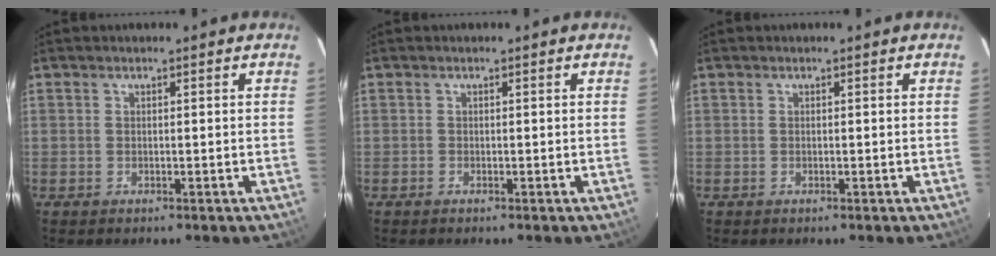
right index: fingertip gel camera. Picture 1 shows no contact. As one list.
[{"total": 0.0}, {"total": 0.0}]